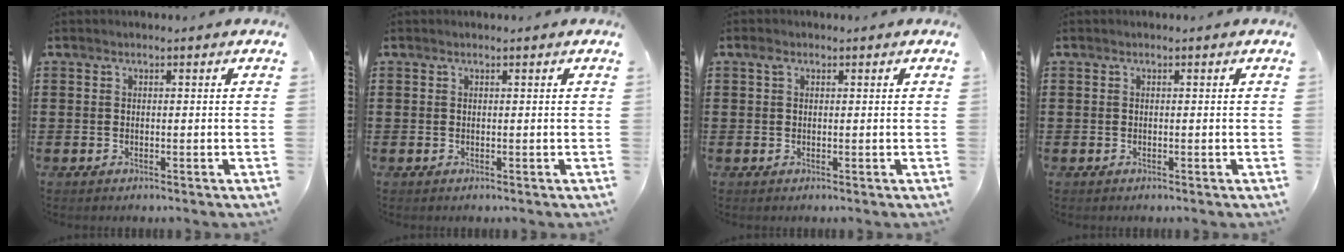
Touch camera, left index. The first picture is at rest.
{"total": 0.0}
{"total": 1.3, "force": [0.6, 0.9, 0.8], "torque": [-0.020, 0.007, 0.011]}
{"total": 0.0}